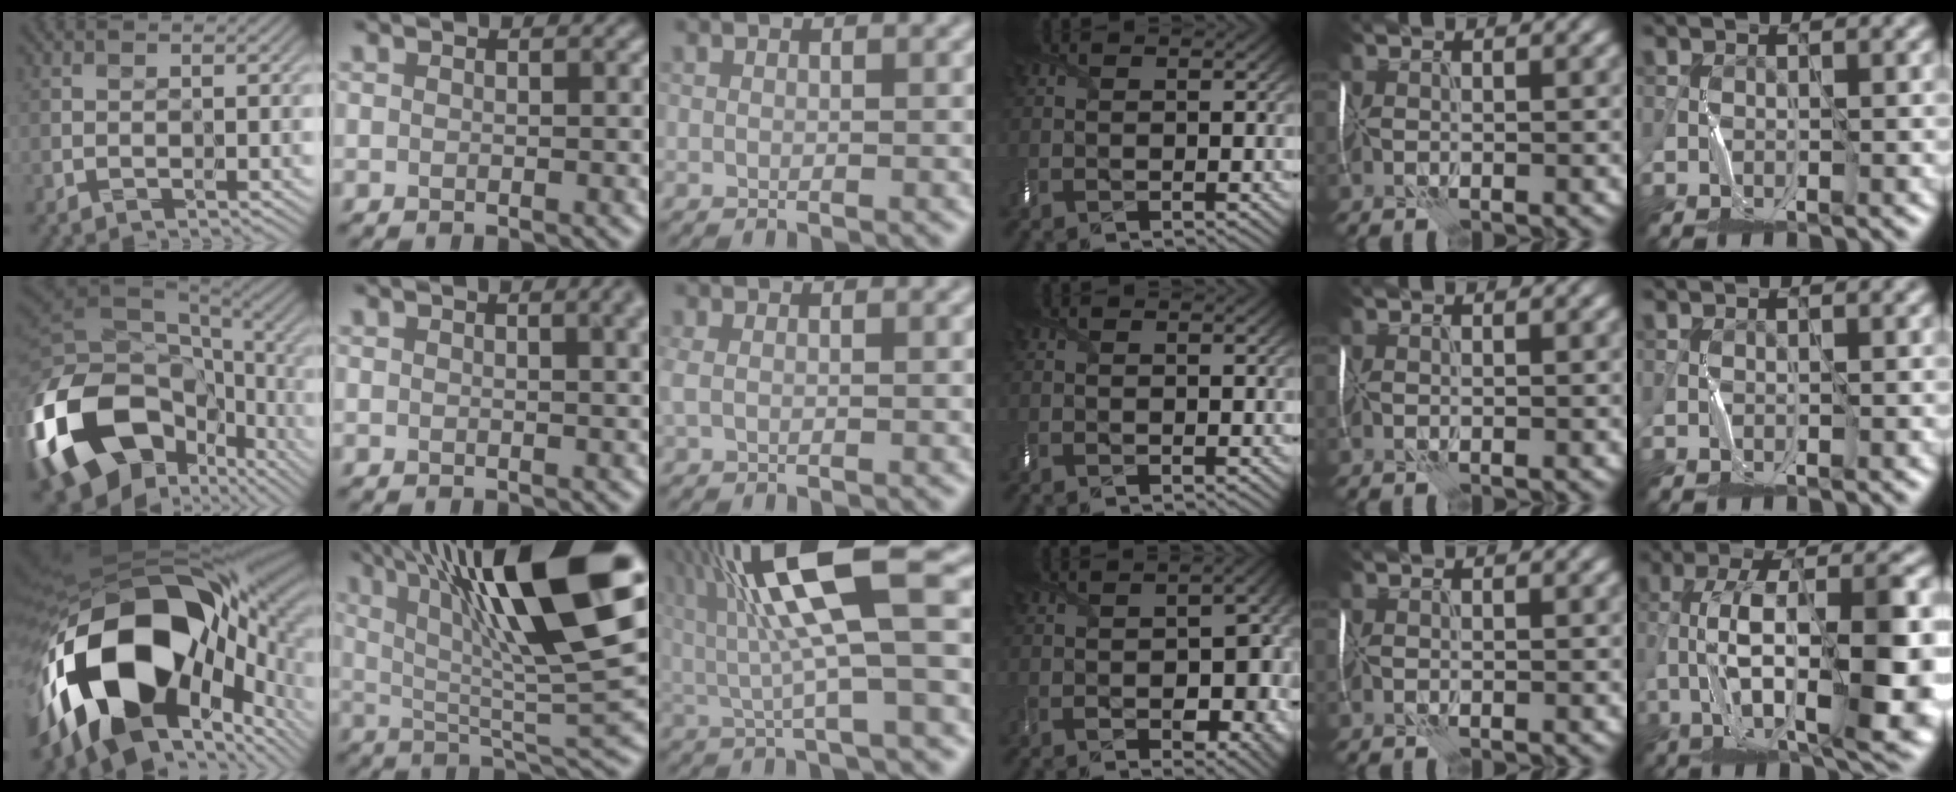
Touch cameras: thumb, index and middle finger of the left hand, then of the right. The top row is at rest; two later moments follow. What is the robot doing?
{"motion": "wrap", "object": "thread"}